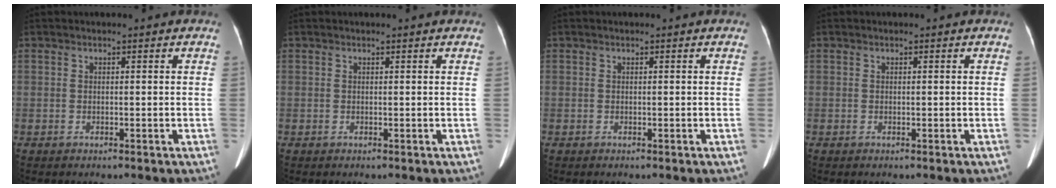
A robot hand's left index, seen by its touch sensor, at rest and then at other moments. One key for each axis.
{"total": 0.0}
{"total": 0.0}
{"total": 0.0}